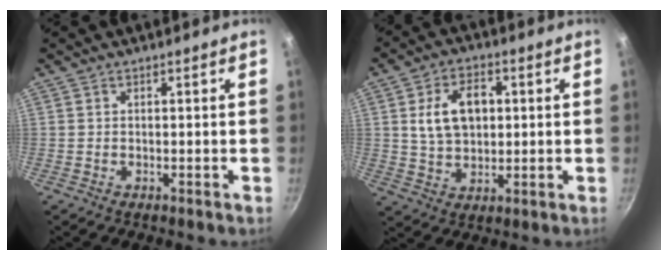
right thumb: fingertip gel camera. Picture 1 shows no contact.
{"total": 10.6, "force": [1.9, 7.2, 7.6], "torque": [-0.108, 0.004, 0.032]}